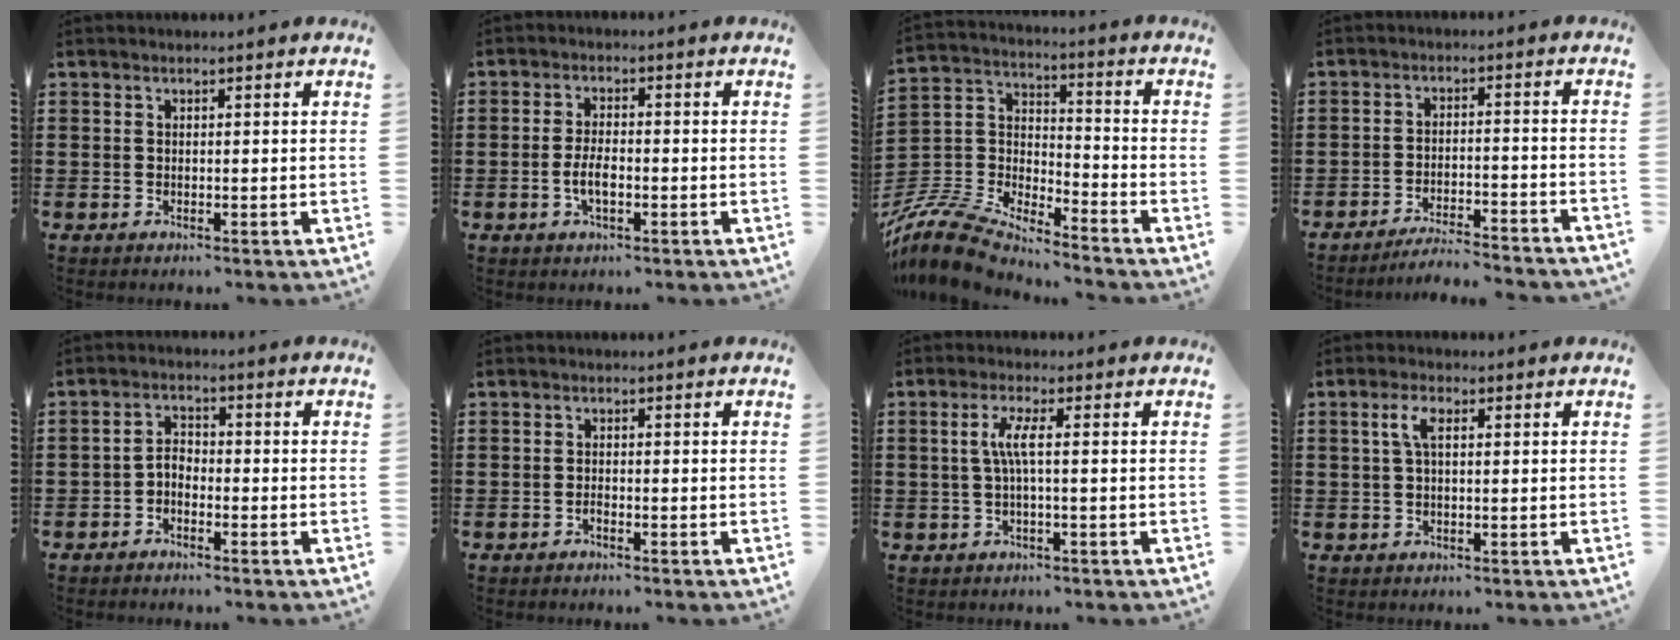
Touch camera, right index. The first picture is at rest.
{"total": 3.7, "force": [-1.0, 1.5, 3.2], "torque": [-0.071, 0.000, -0.022]}
{"total": 8.8, "force": [-8.3, 1.6, 2.5], "torque": [-0.091, -0.004, -0.177]}
{"total": 4.4, "force": [-4.2, -0.1, 1.2], "torque": [-0.022, -0.004, -0.084]}
{"total": 2.3, "force": [-1.6, 1.1, 1.1], "torque": [-0.033, 0.007, -0.037]}
{"total": 0.8, "force": [-0.7, 0.1, 0.4], "torque": [-0.010, -0.004, -0.012]}
{"total": 3.9, "force": [-0.1, 0.3, 3.9], "torque": [-0.088, -0.005, -0.010]}
{"total": 3.1, "force": [0.7, 1.2, 2.8], "torque": [-0.058, 0.011, 0.008]}